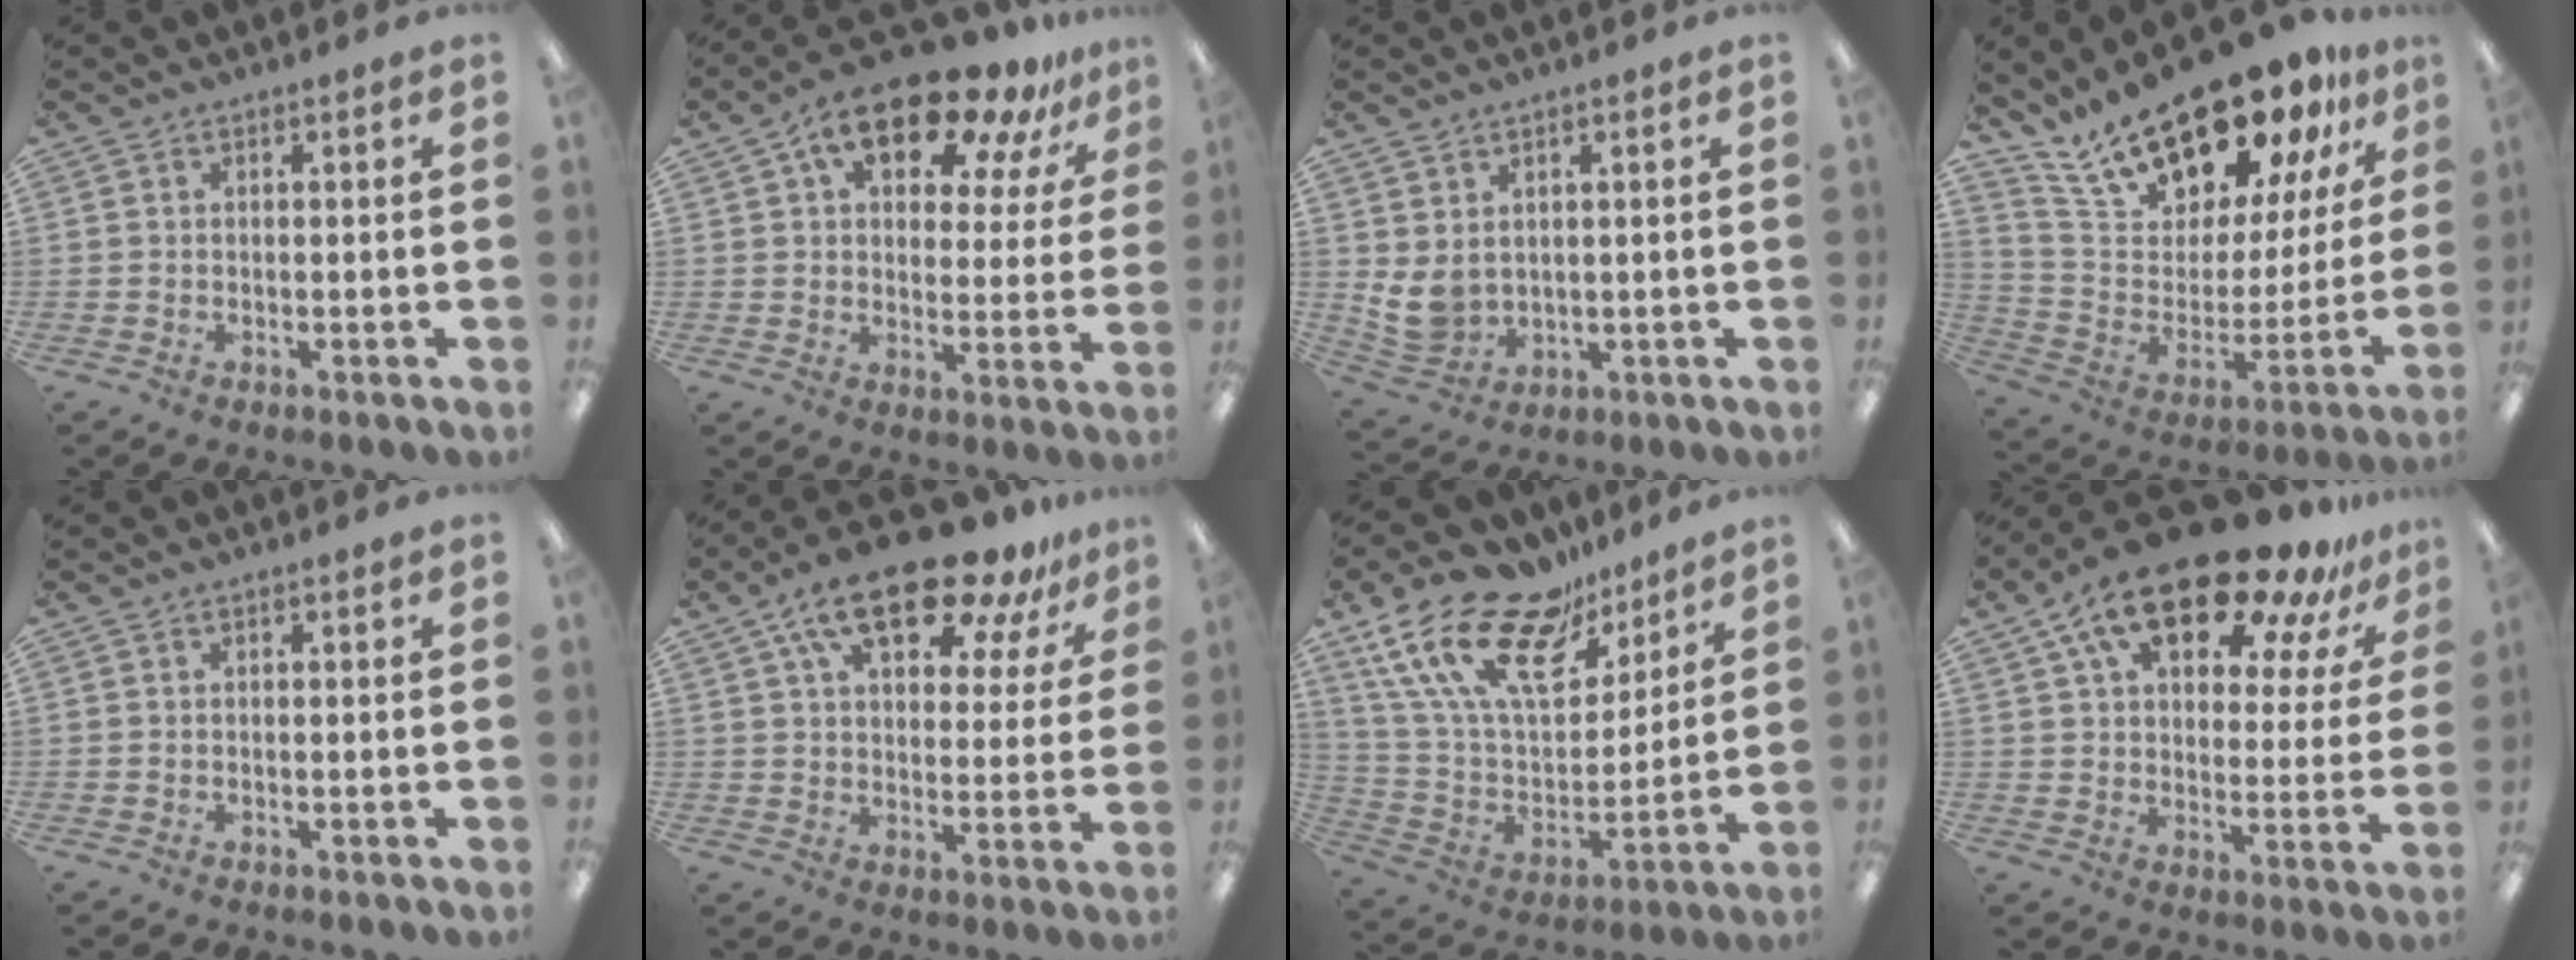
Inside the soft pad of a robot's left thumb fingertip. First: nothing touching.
{"total": 17.1, "force": [11.1, 8.0, 10.3], "torque": [-0.161, -0.055, 0.186]}
{"total": 5.7, "force": [2.2, 4.1, 3.2], "torque": [-0.077, -0.016, 0.041]}
{"total": 23.2, "force": [18.8, 8.8, 10.2], "torque": [-0.187, -0.125, 0.333]}
{"total": 0.0}
{"total": 19.7, "force": [12.7, 8.3, 12.6], "torque": [-0.209, -0.057, 0.214]}
{"total": 22.2, "force": [14.1, 10.8, 13.2], "torque": [-0.277, -0.083, 0.253]}
{"total": 20.5, "force": [14.1, 8.0, 12.5], "torque": [-0.211, -0.088, 0.239]}